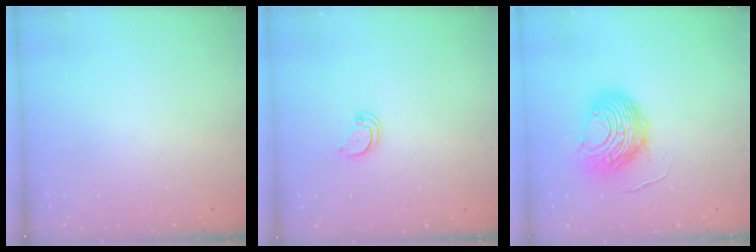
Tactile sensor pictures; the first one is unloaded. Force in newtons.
{"total": 2.1, "press": 2.1, "slide": 0.1}
{"total": 11.0, "press": 11.0, "slide": 1.0}